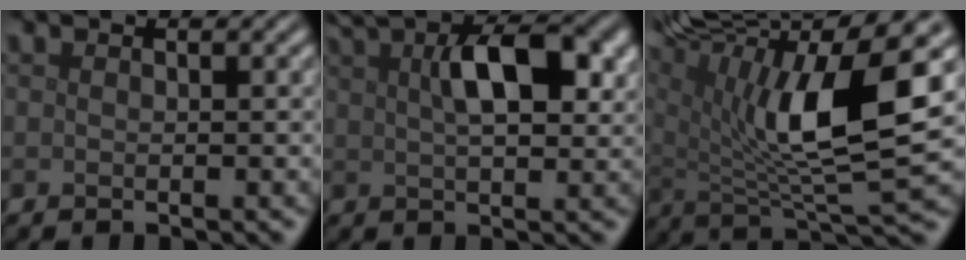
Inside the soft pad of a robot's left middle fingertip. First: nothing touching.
{"total": 7.3, "force": [3.0, 3.1, 5.9], "torque": [-0.101, 0.007, 0.049]}
{"total": 14.5, "force": [6.0, 4.3, 12.5], "torque": [-0.219, 0.011, 0.105]}